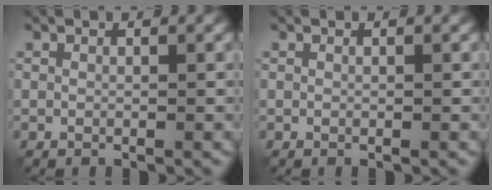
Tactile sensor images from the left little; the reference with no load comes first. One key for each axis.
{"total": 0.0}